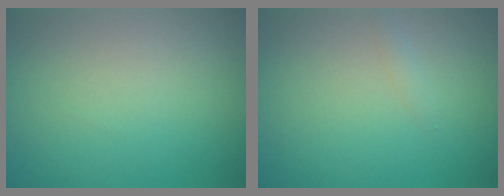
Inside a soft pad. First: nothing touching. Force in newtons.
{"total": 0.7, "press": 0.7, "slide": 0.0}